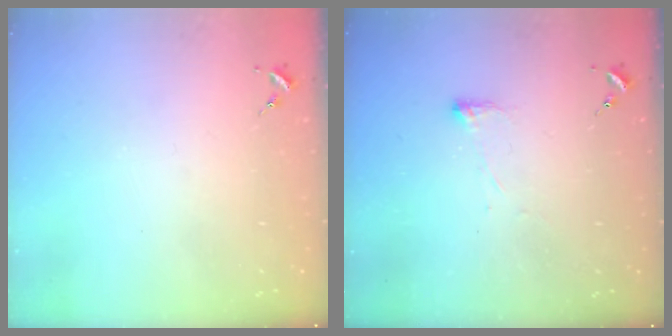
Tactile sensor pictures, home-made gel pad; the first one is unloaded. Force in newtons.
{"total": 2.8, "press": 2.7, "slide": 0.8}